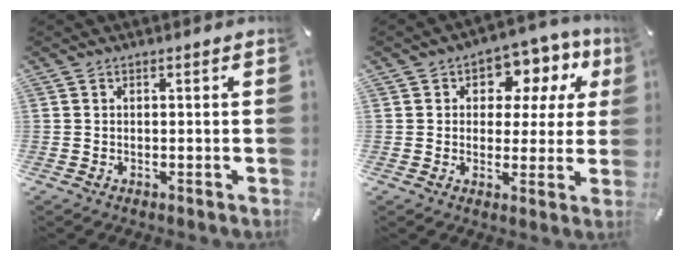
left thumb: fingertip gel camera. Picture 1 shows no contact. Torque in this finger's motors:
{"motor_torque": [1.91, 2.22, 1.17, -0.98, 0.32]}